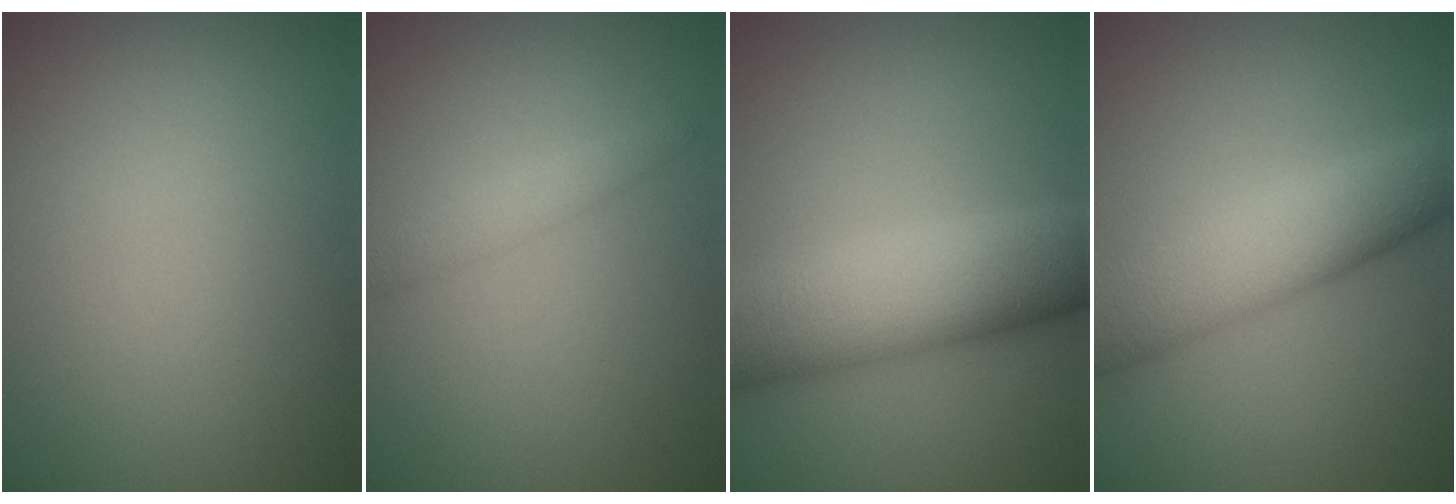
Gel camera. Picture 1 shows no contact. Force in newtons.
{"total": 1.7, "press": 1.7, "slide": 0.1}
{"total": 9.9, "press": 9.9, "slide": 0.2}
{"total": 7.6, "press": 7.6, "slide": 0.1}